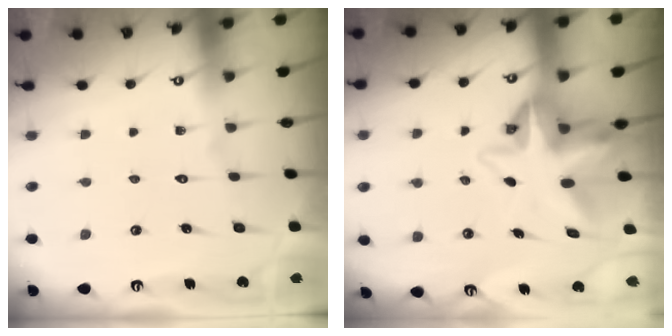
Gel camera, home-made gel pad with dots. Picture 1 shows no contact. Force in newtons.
{"total": 8.4, "press": 8.2, "slide": 1.9}